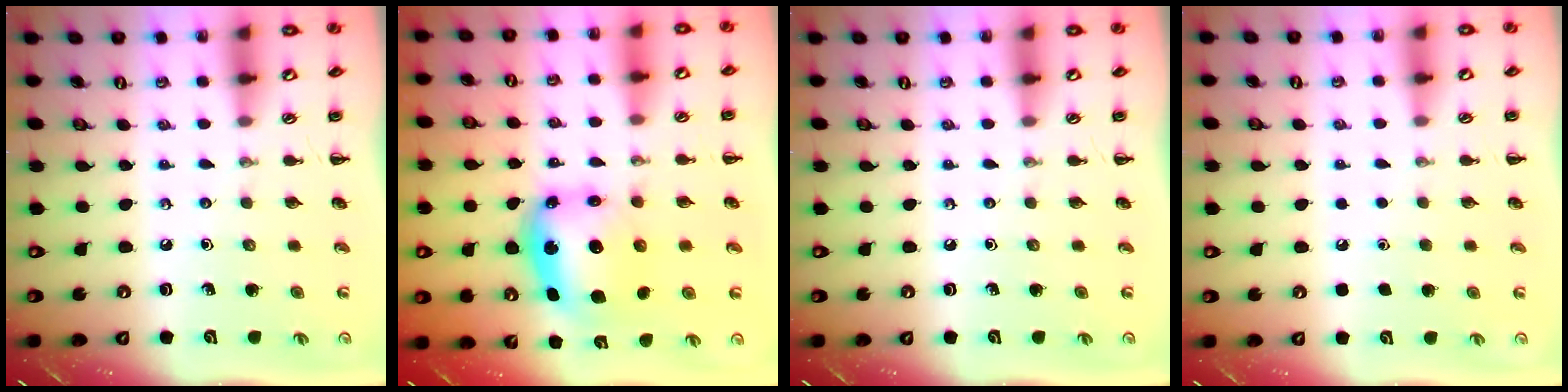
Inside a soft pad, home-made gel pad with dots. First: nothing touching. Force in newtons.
{"total": 7.0, "press": 6.9, "slide": 1.2}
{"total": 0.0}
{"total": 1.7, "press": 1.7, "slide": 0.1}